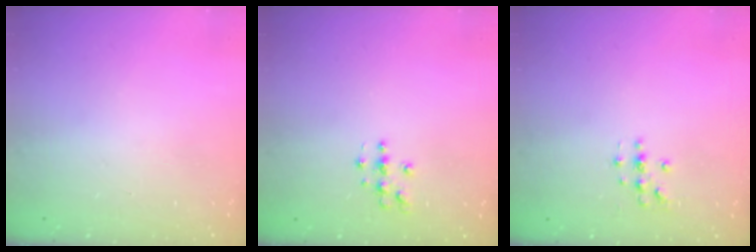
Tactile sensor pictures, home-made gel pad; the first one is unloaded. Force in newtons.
{"total": 4.1, "press": 4.1, "slide": 0.5}
{"total": 2.0, "press": 2.0, "slide": 0.2}